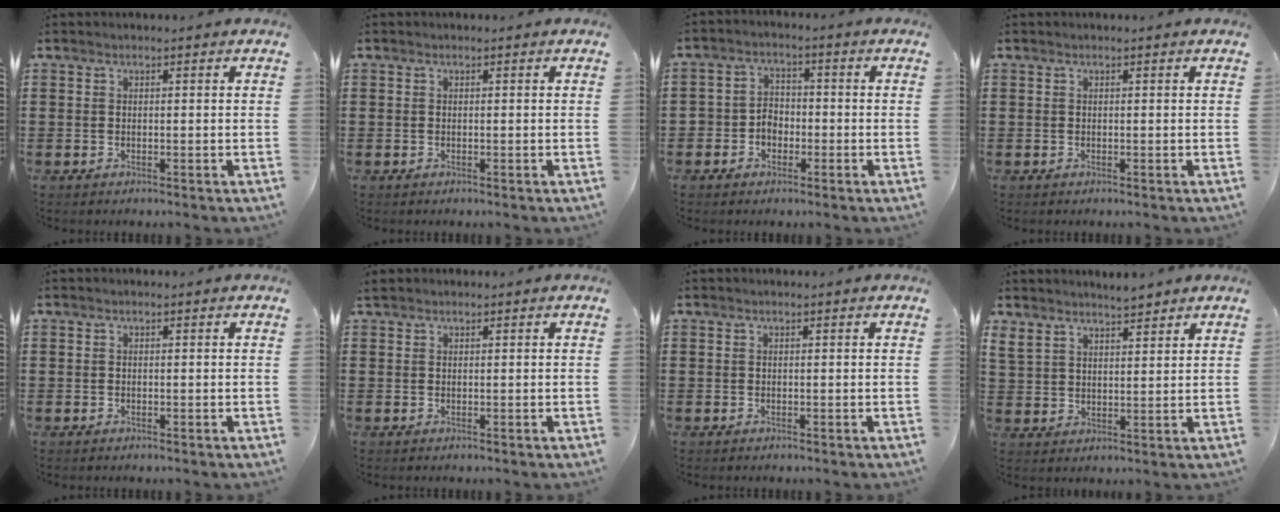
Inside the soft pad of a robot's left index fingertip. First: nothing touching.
{"total": 0.0}
{"total": 3.4, "force": [-1.5, 2.7, 1.3], "torque": [-0.032, 0.007, -0.033]}
{"total": 0.0}
{"total": 0.0}
{"total": 0.7, "force": [0.6, 0.3, 0.2], "torque": [-0.007, 0.003, 0.012]}
{"total": 0.0}
{"total": 4.7, "force": [4.5, 1.2, 0.6], "torque": [-0.028, -0.012, 0.085]}